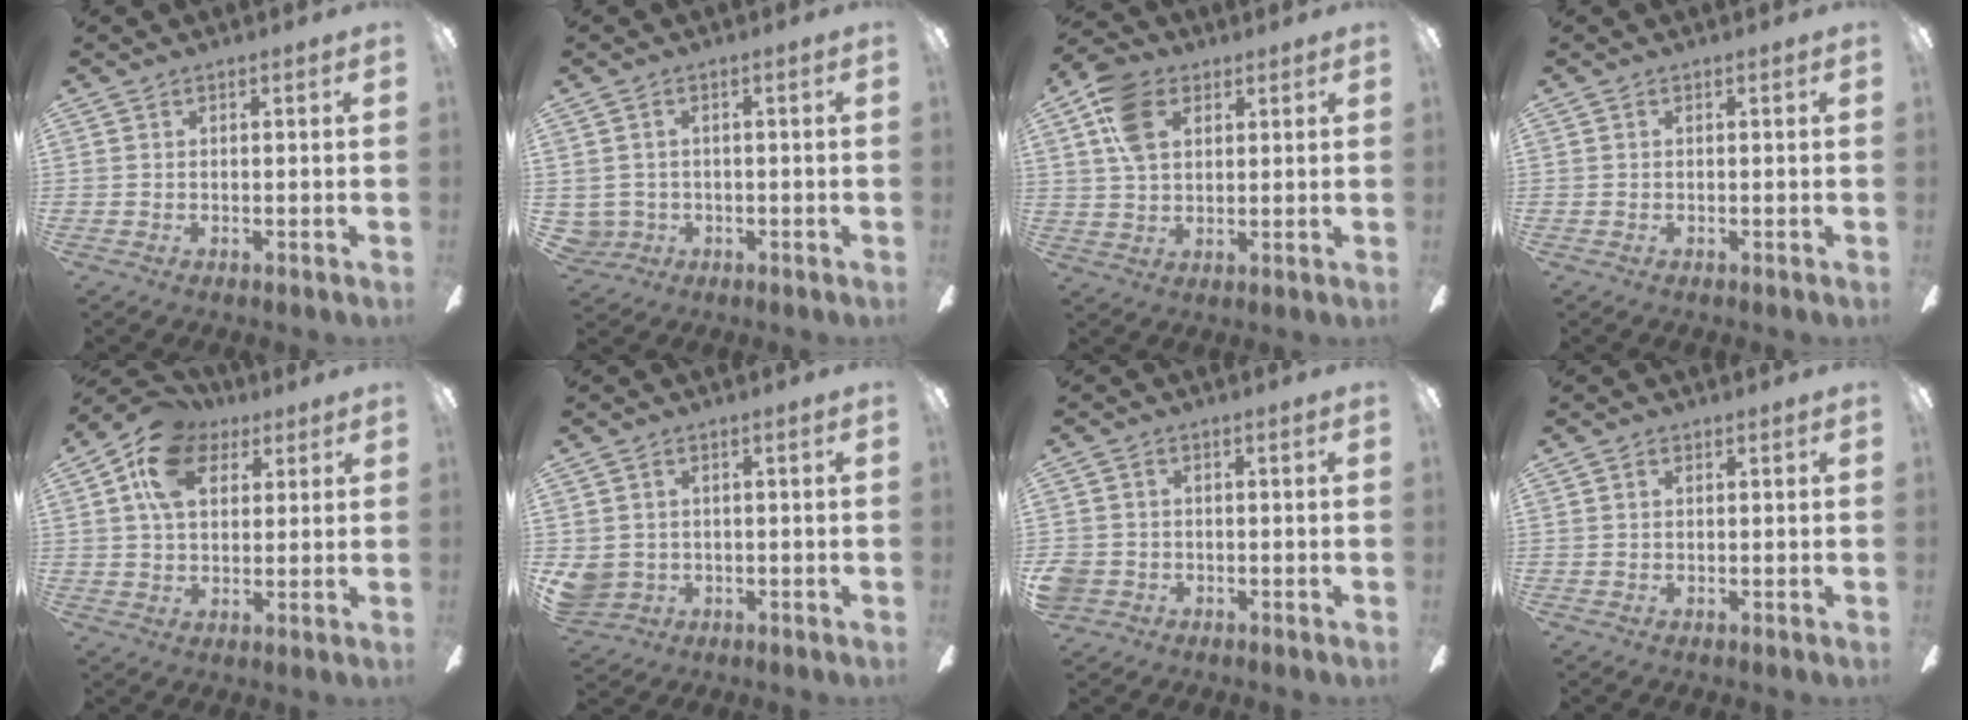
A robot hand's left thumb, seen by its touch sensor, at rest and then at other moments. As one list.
[{"total": 3.1, "force": [-0.4, 3.0, 0.5], "torque": [-0.022, 0.004, -0.008]}, {"total": 10.6, "force": [4.6, 7.1, 6.4], "torque": [-0.121, 0.009, 0.092]}, {"total": 0.0}, {"total": 12.5, "force": [5.7, 8.5, 7.3], "torque": [-0.118, 0.001, 0.104]}, {"total": 4.5, "force": [-0.4, 4.2, 1.4], "torque": [-0.037, 0.006, -0.008]}, {"total": 3.0, "force": [-1.2, 2.7, 0.8], "torque": [-0.020, 0.007, -0.023]}, {"total": 0.5, "force": [0.1, 0.4, 0.3], "torque": [-0.007, 0.003, 0.002]}]